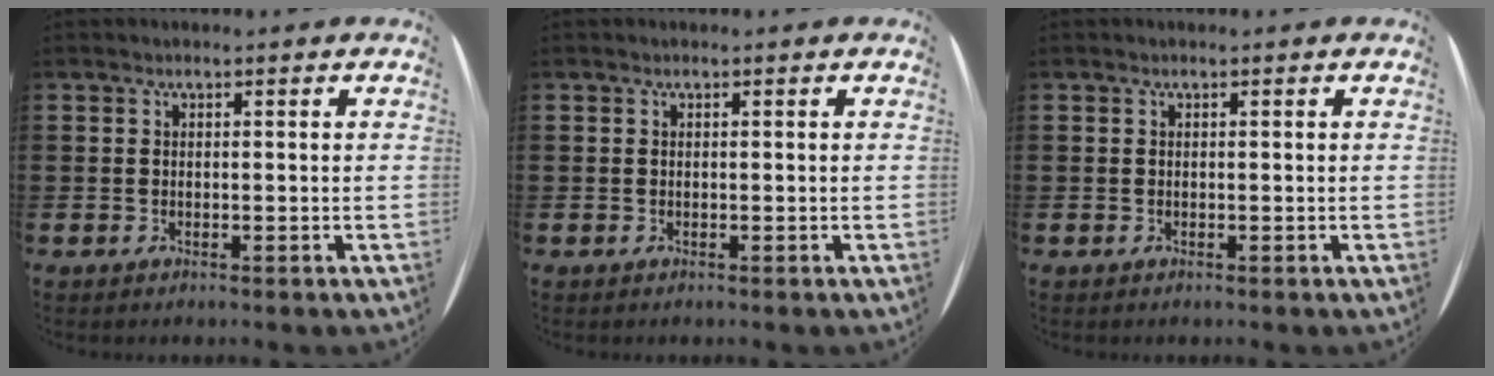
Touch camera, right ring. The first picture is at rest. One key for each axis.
{"total": 0.0}
{"total": 0.0}